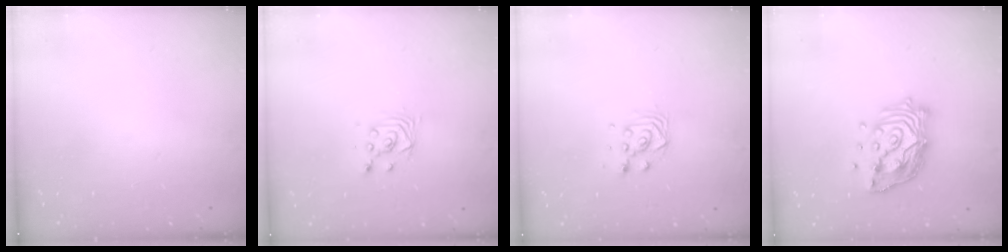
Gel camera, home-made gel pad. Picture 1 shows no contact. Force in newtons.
{"total": 2.7, "press": 2.7, "slide": 0.1}
{"total": 6.5, "press": 6.5, "slide": 0.1}
{"total": 15.0, "press": 14.9, "slide": 1.9}